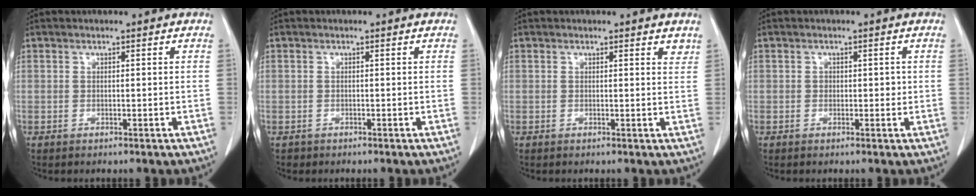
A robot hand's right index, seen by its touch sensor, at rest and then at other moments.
{"total": 0.7, "force": [-0.5, 0.5, -0.1], "torque": [-0.007, 0.003, -0.010]}
{"total": 1.8, "force": [1.6, 0.6, 0.7], "torque": [-0.005, -0.005, 0.009]}
{"total": 1.5, "force": [0.0, 1.1, 1.0], "torque": [-0.013, 0.005, 0.000]}